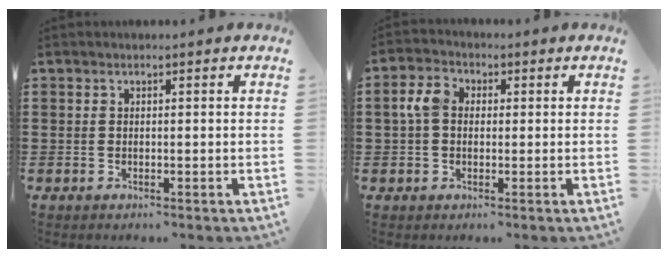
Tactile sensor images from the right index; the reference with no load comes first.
{"total": 4.3, "force": [0.4, 3.1, 3.0], "torque": [-0.080, 0.007, 0.000]}